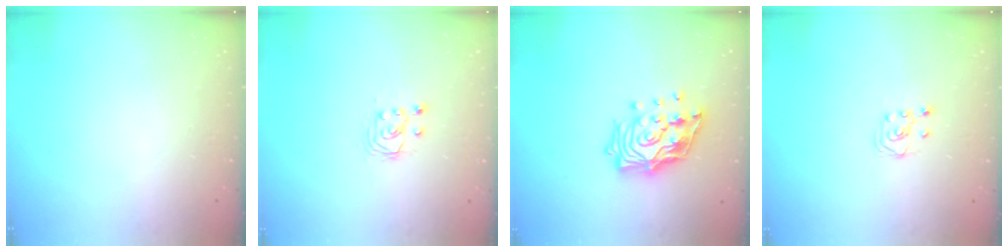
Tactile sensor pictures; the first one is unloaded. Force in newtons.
{"total": 2.9, "press": 2.9, "slide": 0.2}
{"total": 17.7, "press": 17.6, "slide": 2.0}
{"total": 2.3, "press": 2.2, "slide": 0.6}